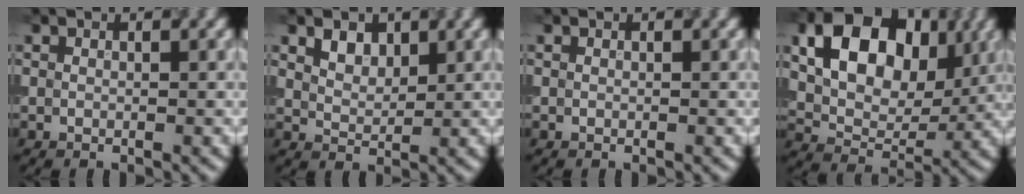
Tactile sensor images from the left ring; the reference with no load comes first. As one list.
[{"total": 2.1, "force": [1.3, 1.3, 1.1], "torque": [-0.021, 0.000, 0.025]}, {"total": 0.0}, {"total": 10.0, "force": [3.0, 6.8, 6.7], "torque": [-0.118, 0.000, 0.049]}]